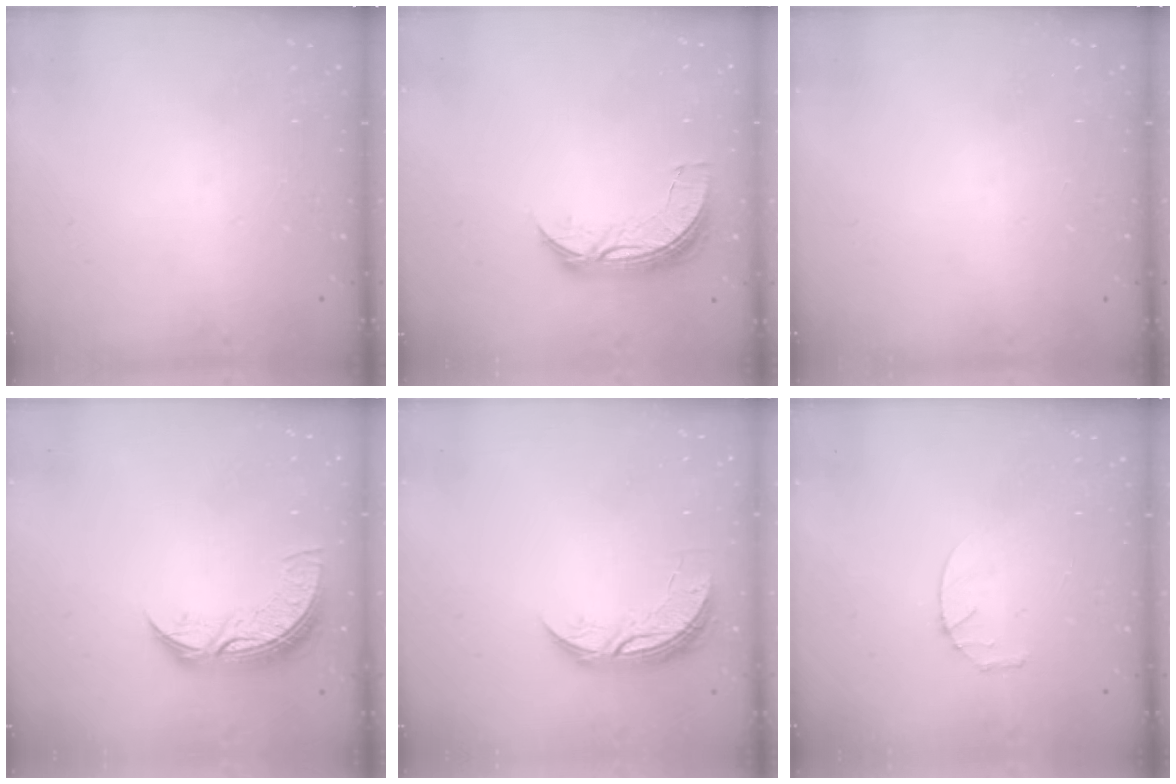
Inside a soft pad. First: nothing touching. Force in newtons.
{"total": 7.7, "press": 7.7, "slide": 0.7}
{"total": 0.0}
{"total": 7.9, "press": 7.9, "slide": 0.6}
{"total": 8.4, "press": 8.4, "slide": 0.6}
{"total": 2.8, "press": 2.8, "slide": 0.4}